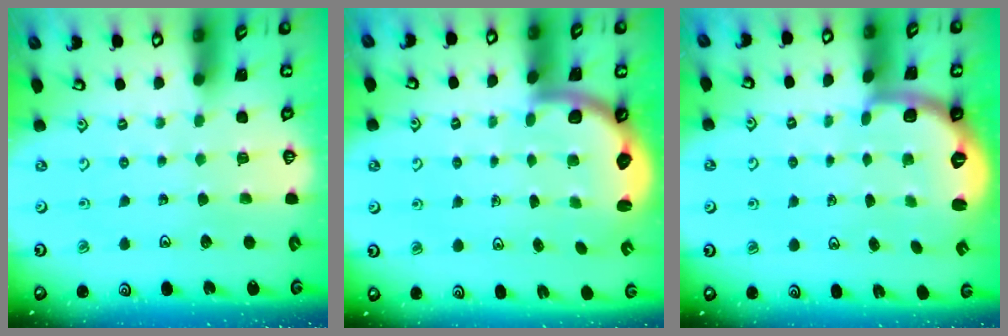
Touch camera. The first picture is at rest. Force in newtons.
{"total": 2.8, "press": 2.2, "slide": 1.8}
{"total": 2.7, "press": 1.7, "slide": 2.0}